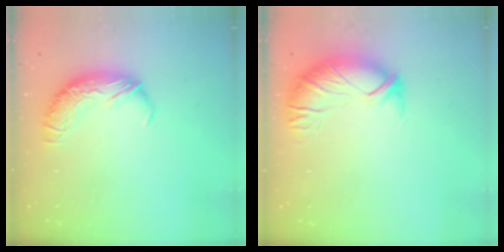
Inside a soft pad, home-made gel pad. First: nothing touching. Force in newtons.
{"total": 2.9, "press": 1.4, "slide": 2.6}